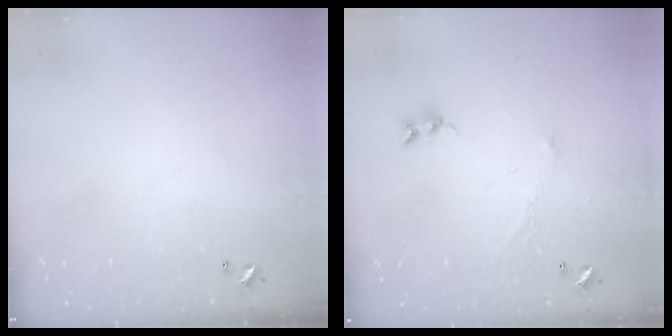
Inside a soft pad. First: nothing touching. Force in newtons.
{"total": 1.2, "press": 1.2, "slide": 0.1}